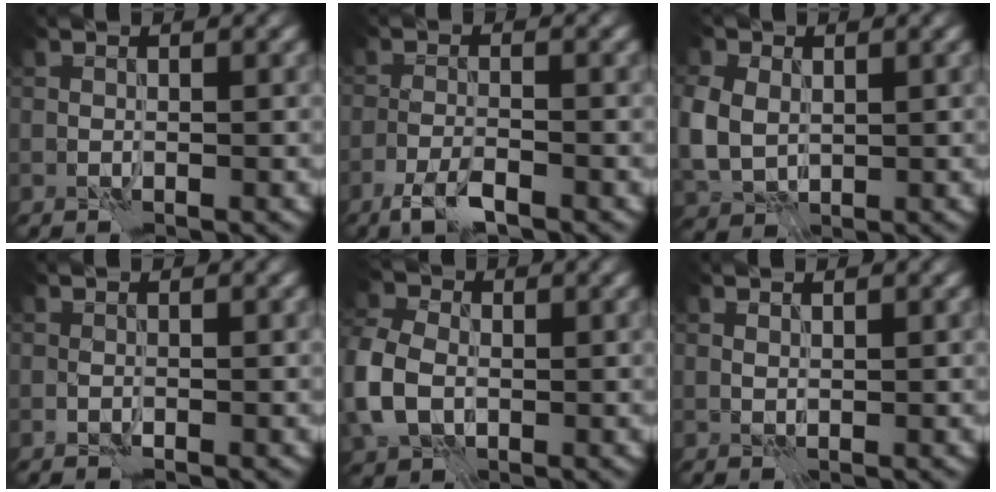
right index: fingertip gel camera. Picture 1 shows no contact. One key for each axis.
{"total": 2.9, "fx": -2.1, "fy": 0.6, "fz": 1.9, "tx": -0.042, "ty": -0.001, "tz": -0.047}
{"total": 5.0, "fx": 0.6, "fy": 4.0, "fz": 2.9, "tx": -0.090, "ty": -0.005, "tz": 0.018}
{"total": 0.0}
{"total": 6.8, "fx": -1.0, "fy": 5.2, "fz": 4.3, "tx": -0.123, "ty": -0.004, "tz": -0.030}
{"total": 0.6, "fx": 0.6, "fy": 0.1, "fz": -0.1, "tx": 0.001, "ty": 0.000, "tz": 0.011}